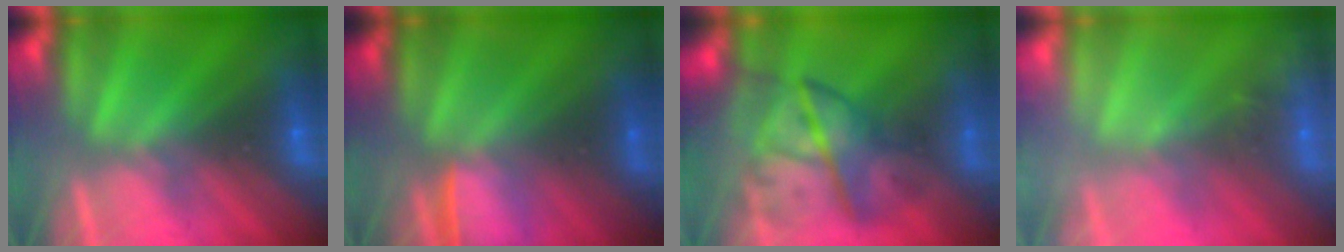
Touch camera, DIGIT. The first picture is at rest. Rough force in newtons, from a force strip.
{"total": 1.4}
{"total": 10.5}
{"total": 2.2}